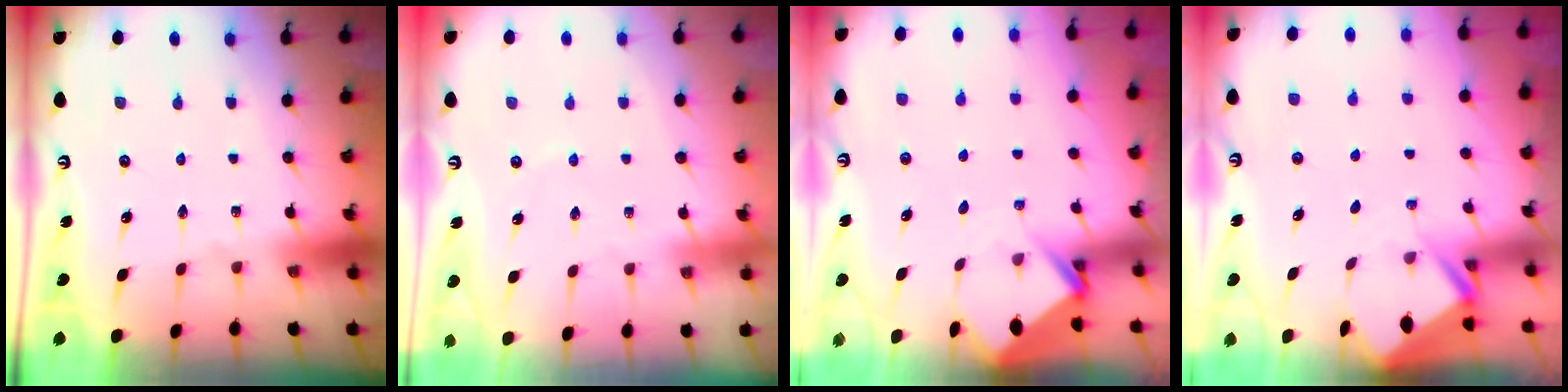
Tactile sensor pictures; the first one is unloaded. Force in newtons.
{"total": 1.1, "press": 1.1, "slide": 0.2}
{"total": 3.8, "press": 3.8, "slide": 0.1}
{"total": 2.6, "press": 2.6, "slide": 0.1}